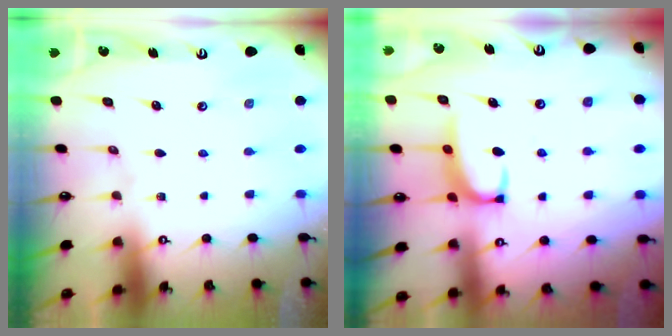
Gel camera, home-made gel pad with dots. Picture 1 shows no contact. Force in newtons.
{"total": 2.2, "press": 2.1, "slide": 0.6}